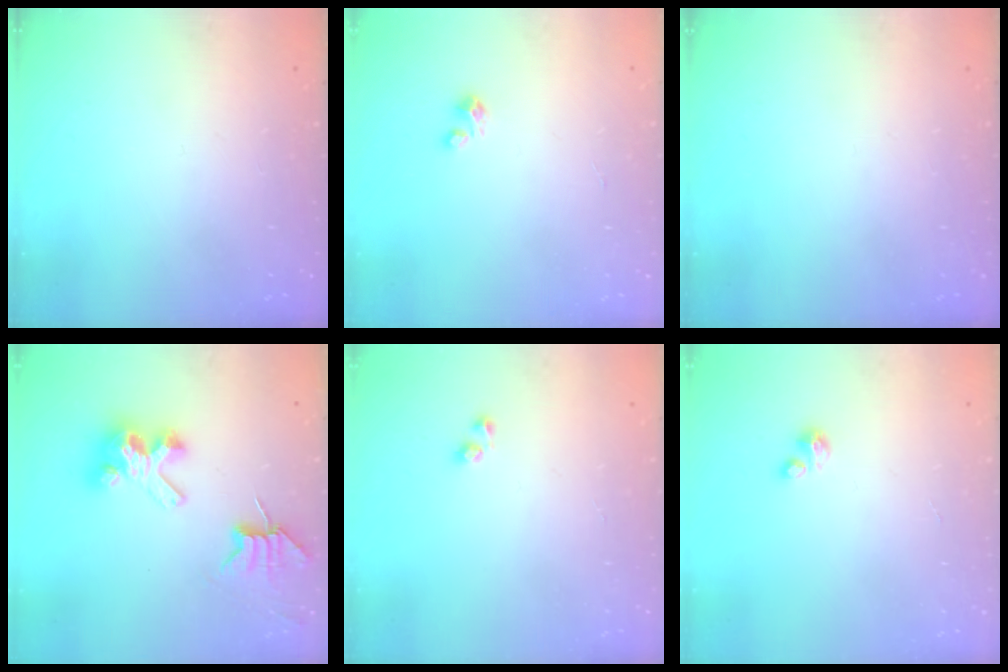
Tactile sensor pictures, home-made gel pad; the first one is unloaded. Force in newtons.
{"total": 2.1, "press": 2.1, "slide": 0.1}
{"total": 0.0}
{"total": 8.4, "press": 8.4, "slide": 0.6}
{"total": 2.4, "press": 2.0, "slide": 1.3}
{"total": 1.7, "press": 1.7, "slide": 0.4}